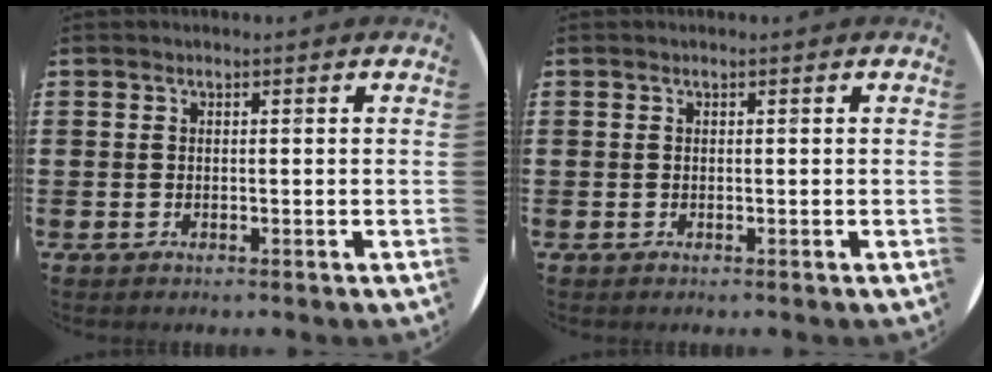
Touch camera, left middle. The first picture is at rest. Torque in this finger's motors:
{"motor_torque": [-0.13, -0.13, 0.05, -0.01]}